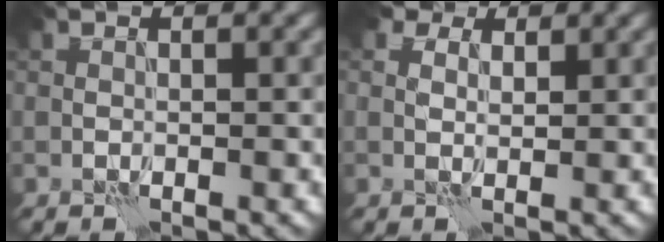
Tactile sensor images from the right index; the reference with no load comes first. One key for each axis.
{"total": 4.2, "fx": 2.7, "fy": 2.5, "fz": 2.0, "tx": -0.042, "ty": 0.007, "tz": 0.029}